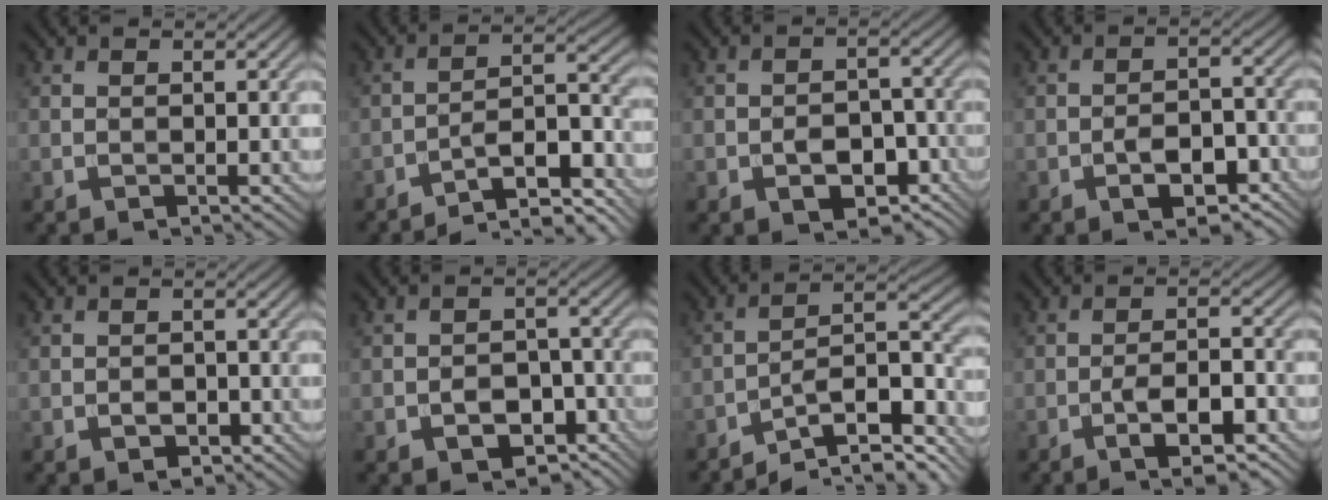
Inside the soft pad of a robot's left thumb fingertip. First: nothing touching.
{"total": 12.2, "force": [-9.8, 2.9, 6.7], "torque": [-0.094, 0.014, -0.150]}
{"total": 6.0, "force": [-2.6, 3.9, 3.7], "torque": [-0.052, -0.004, -0.043]}
{"total": 6.0, "force": [-3.1, 2.8, 4.3], "torque": [-0.065, 0.006, -0.049]}
{"total": 1.8, "force": [-0.8, 1.2, 1.1], "torque": [-0.015, 0.001, -0.014]}
{"total": 5.8, "force": [-2.9, 3.8, 3.2], "torque": [-0.044, 0.001, -0.047]}
{"total": 13.0, "force": [-9.8, 3.5, 7.9], "torque": [-0.129, 0.008, -0.153]}
{"total": 6.3, "force": [-3.4, 1.7, 5.1], "torque": [-0.086, 0.009, -0.055]}